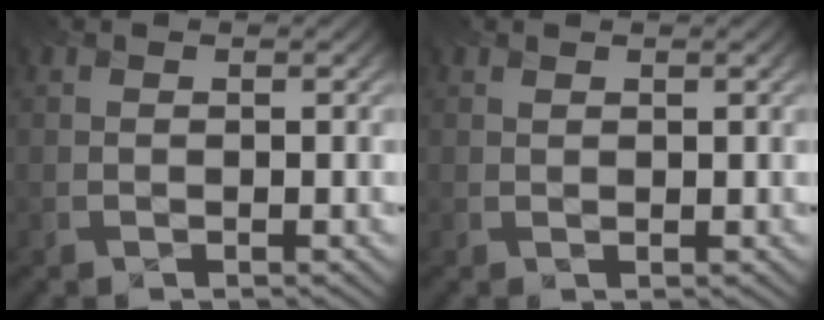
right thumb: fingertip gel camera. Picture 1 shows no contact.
{"total": 0.0}